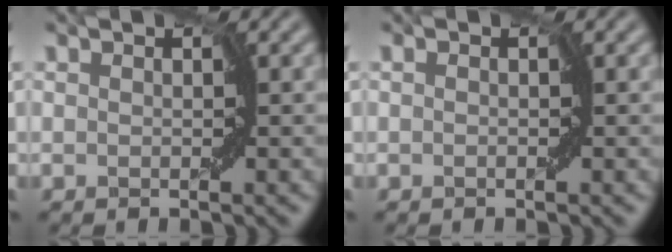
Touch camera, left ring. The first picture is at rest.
{"total": 0.0}